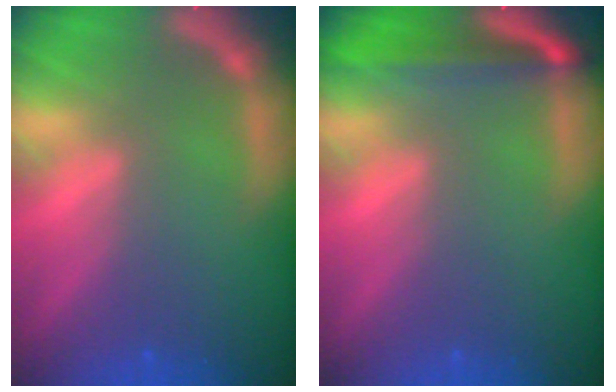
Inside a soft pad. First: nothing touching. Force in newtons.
{"total": 5.0}